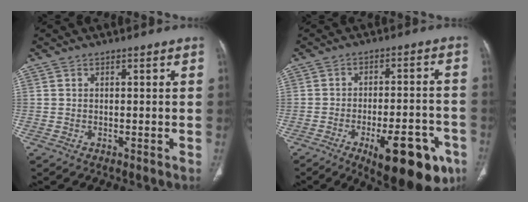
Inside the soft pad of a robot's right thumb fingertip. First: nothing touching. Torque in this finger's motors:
{"motor_torque": [1.61, 1.76, 0.89, -0.92, 0.34]}